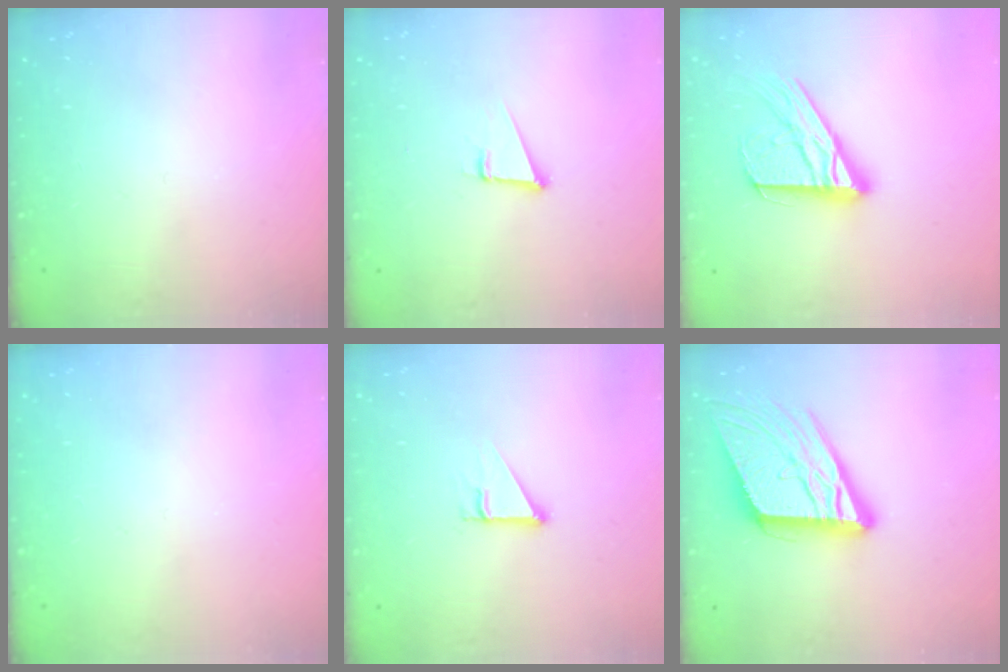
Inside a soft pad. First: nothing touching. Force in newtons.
{"total": 4.3, "press": 3.4, "slide": 2.6}
{"total": 17.6, "press": 17.5, "slide": 1.7}
{"total": 0.0}
{"total": 2.5, "press": 2.5, "slide": 0.1}
{"total": 17.9, "press": 17.6, "slide": 3.3}